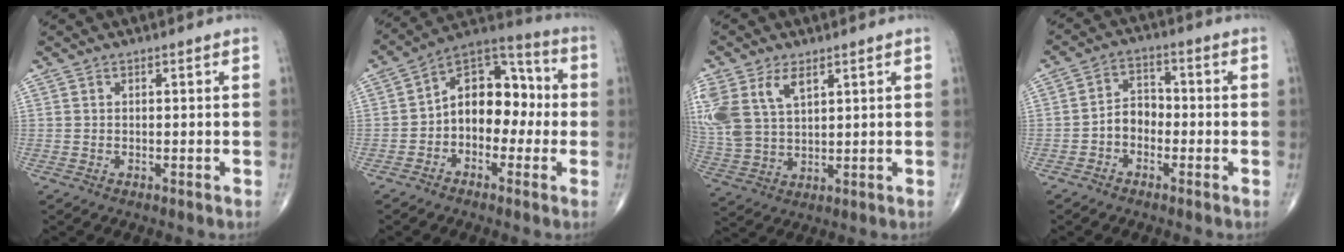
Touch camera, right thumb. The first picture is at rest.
{"total": 13.0, "force": [-1.3, 8.9, 9.4], "torque": [-0.104, 0.048, -0.039]}
{"total": 13.1, "force": [5.6, 7.8, 9.0], "torque": [-0.209, -0.006, 0.122]}
{"total": 5.0, "force": [-1.8, 3.7, 2.9], "torque": [-0.031, 0.027, -0.044]}